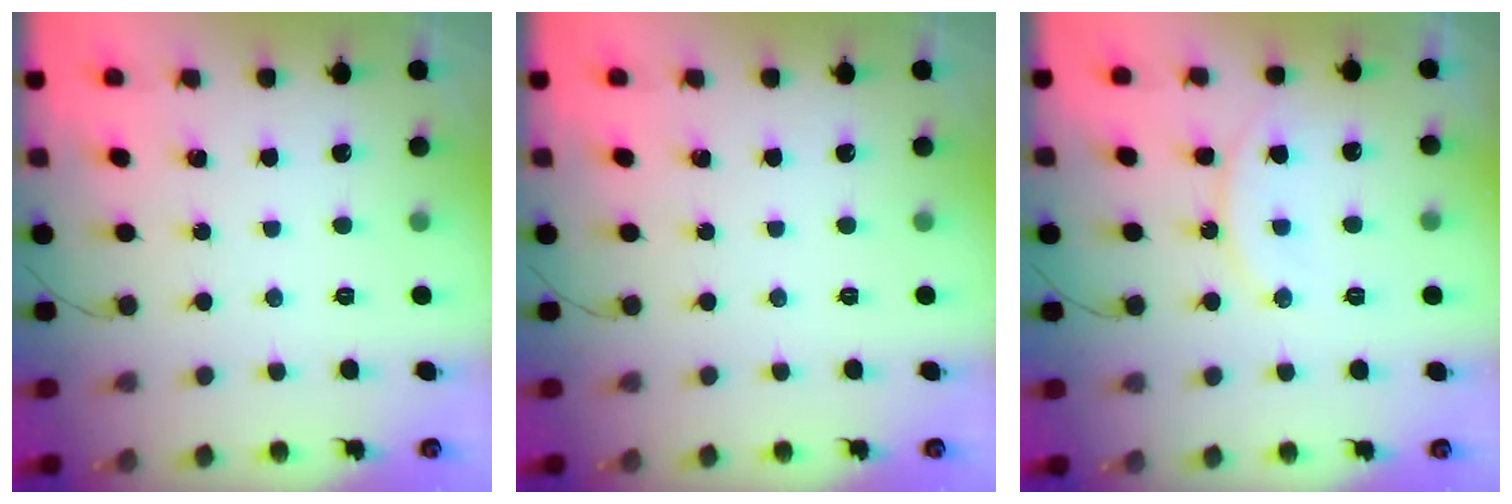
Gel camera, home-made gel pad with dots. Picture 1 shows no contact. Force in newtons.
{"total": 0.0}
{"total": 10.7, "press": 10.6, "slide": 0.9}